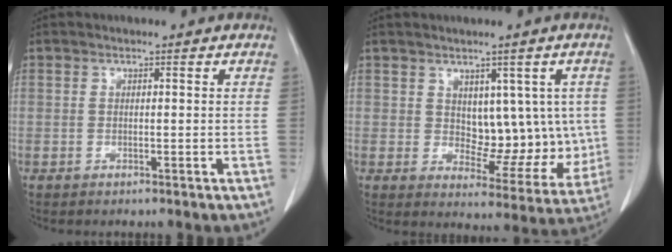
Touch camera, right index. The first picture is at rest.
{"total": 9.2, "force": [1.6, 5.6, 7.2], "torque": [-0.072, 0.006, 0.038]}